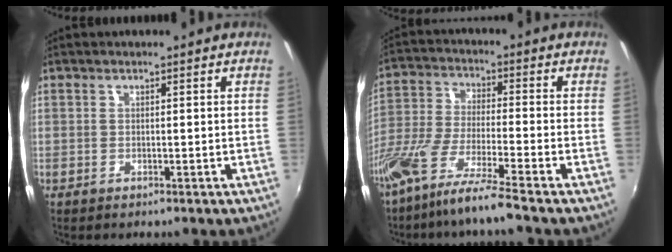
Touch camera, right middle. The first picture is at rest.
{"total": 12.6, "force": [-9.7, -0.5, 8.0], "torque": [-0.157, -0.034, -0.182]}